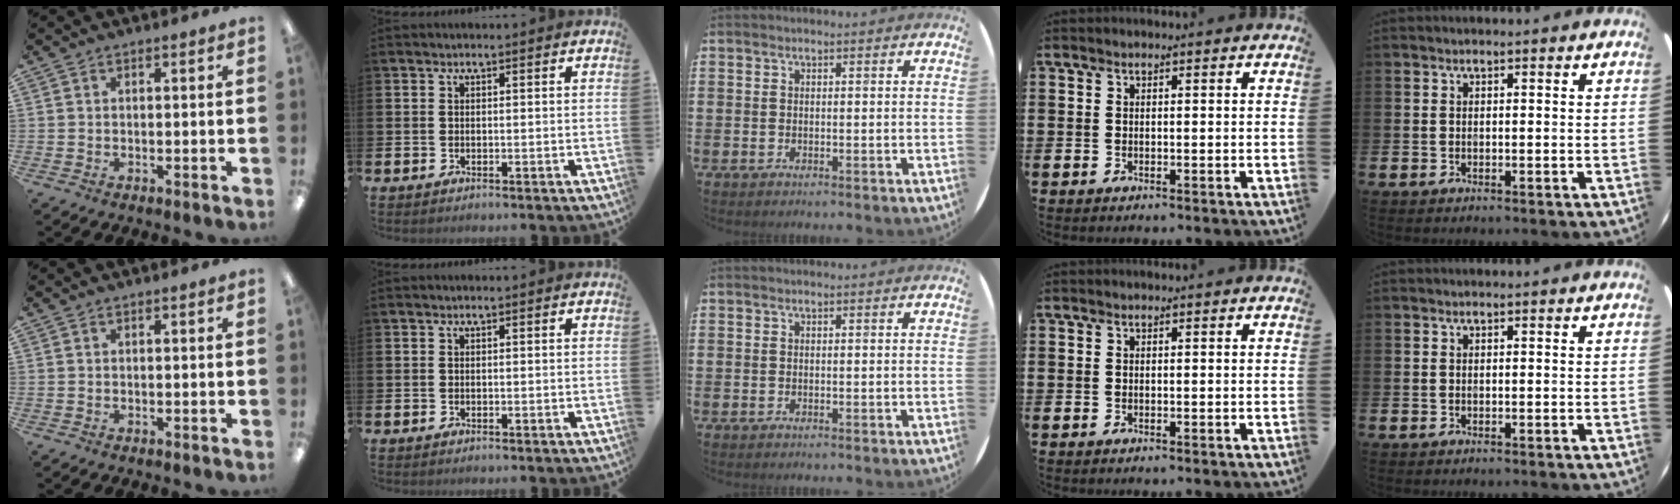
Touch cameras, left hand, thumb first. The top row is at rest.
{}